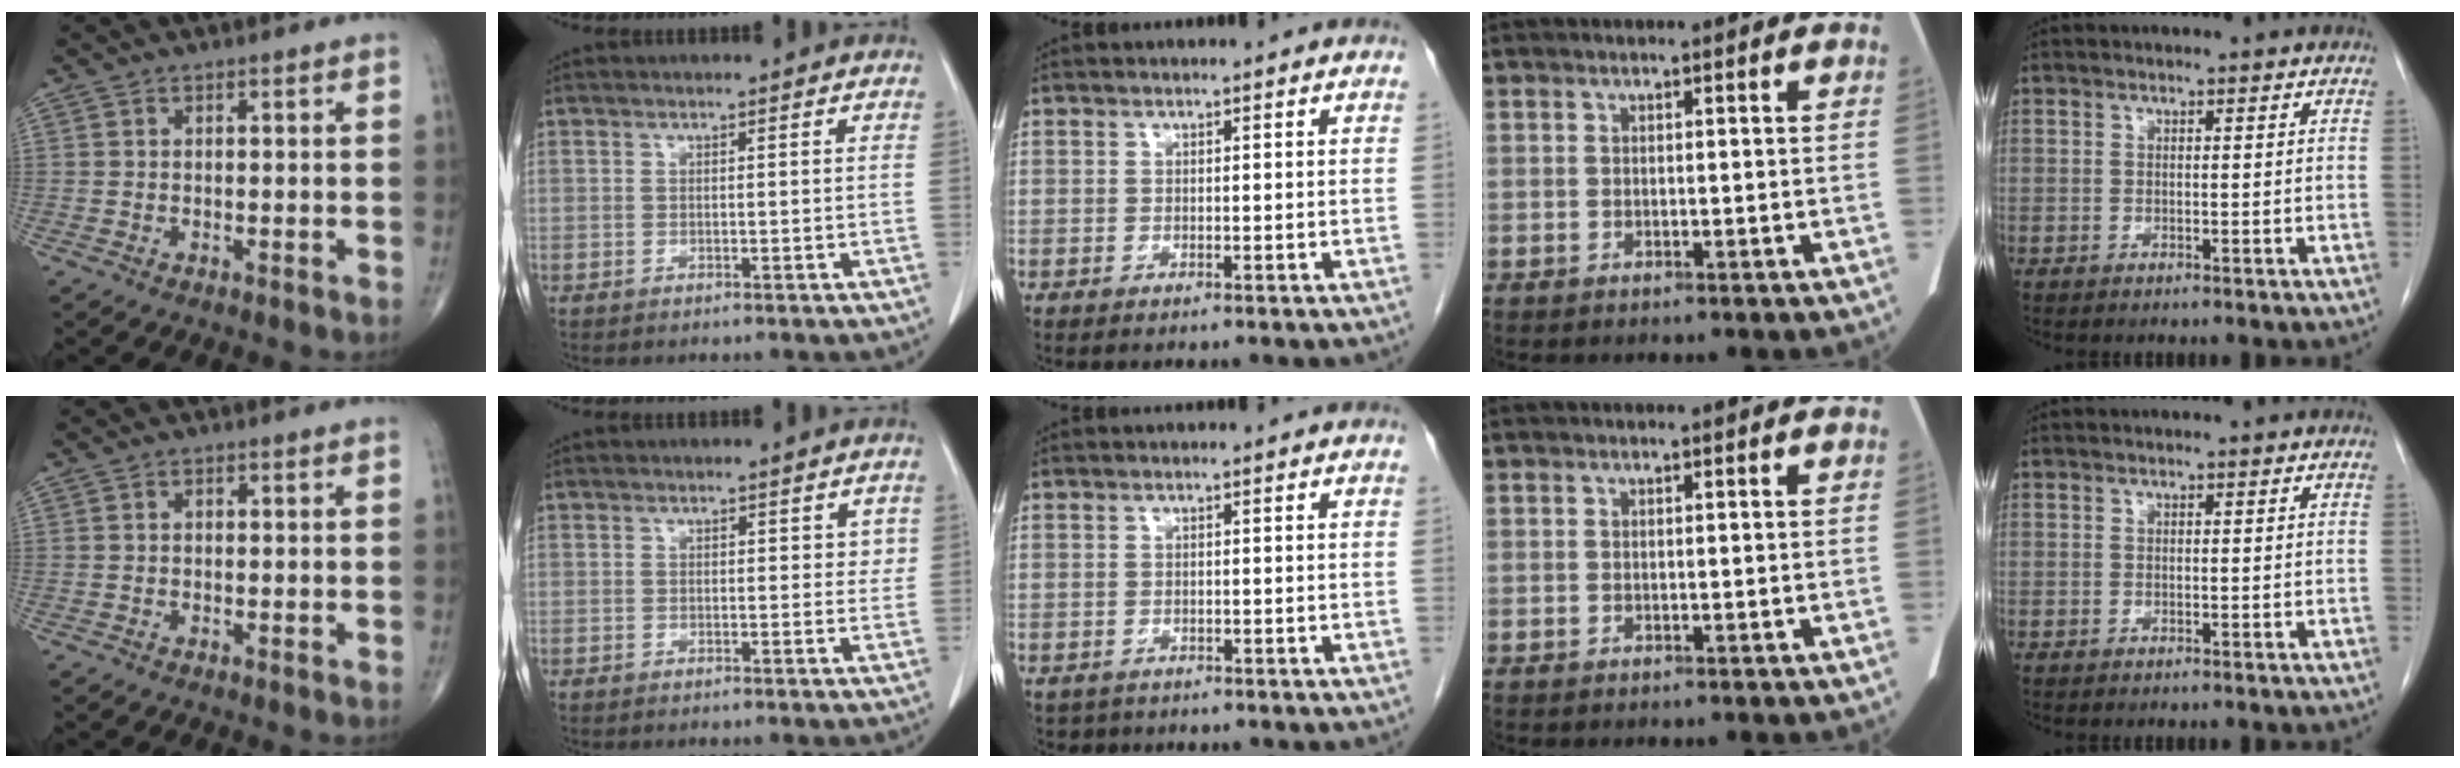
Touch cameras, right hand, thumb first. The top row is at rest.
{"thumb": {"total": 0.6, "force": [0.0, 0.5, 0.4], "torque": [-0.006, 0.002, -0.001]}, "index": {"total": 2.0, "force": [0.7, 1.4, 1.2], "torque": [-0.003, 0.003, 0.007]}, "middle": {"total": 2.1, "force": [-1.6, 1.3, -0.1], "torque": [-0.006, 0.001, -0.025]}}